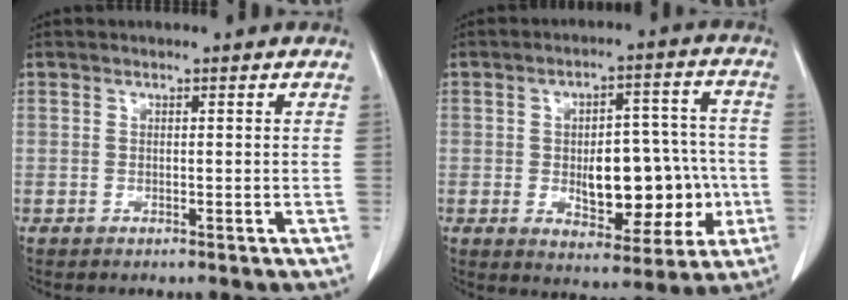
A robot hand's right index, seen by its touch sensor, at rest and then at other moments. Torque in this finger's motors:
{"motor_torque": [0.45, 0.00, 0.22, 0.08]}